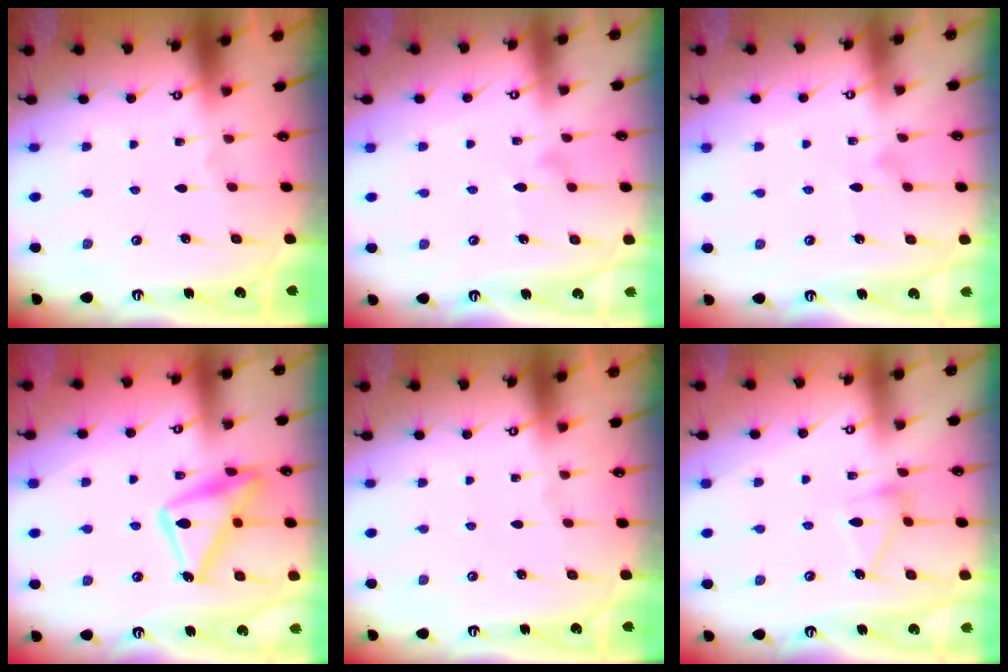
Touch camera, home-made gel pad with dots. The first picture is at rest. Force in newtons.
{"total": 7.4, "press": 7.4, "slide": 0.4}
{"total": 6.6, "press": 6.6, "slide": 0.3}
{"total": 18.1, "press": 18.1, "slide": 1.2}
{"total": 0.0}
{"total": 11.7, "press": 11.7, "slide": 0.3}